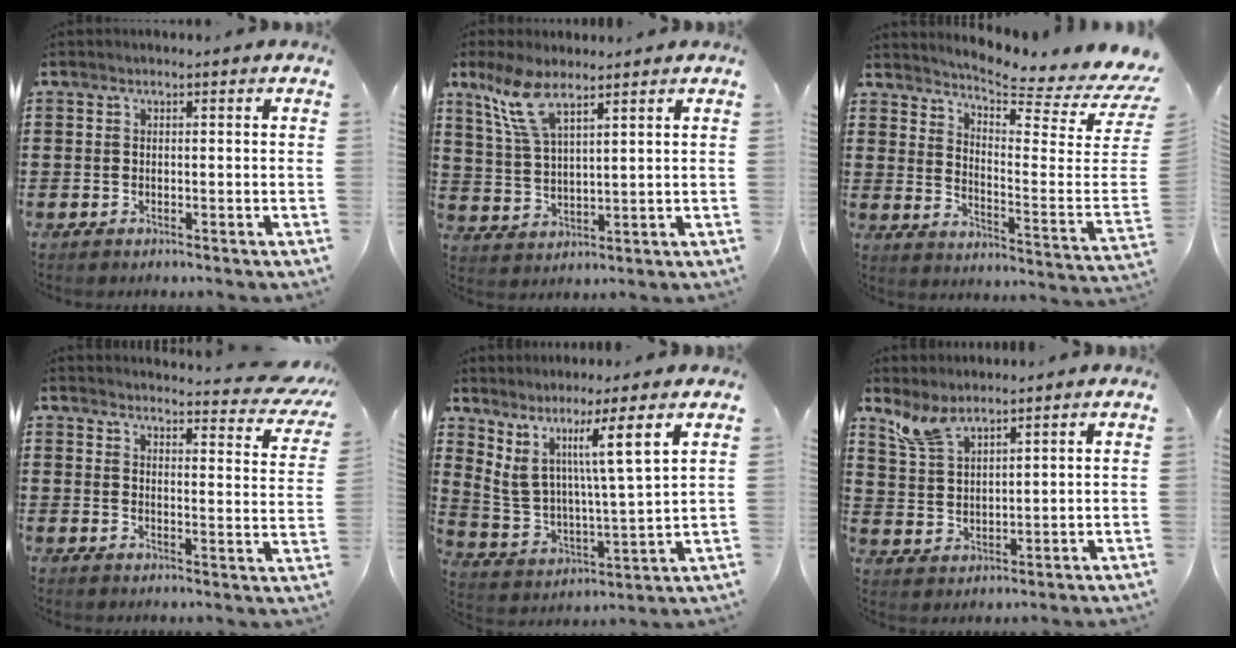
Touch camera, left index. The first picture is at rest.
{"total": 7.9, "force": [5.5, 2.0, 5.3], "torque": [-0.127, -0.004, 0.098]}
{"total": 5.2, "force": [4.8, -1.1, 1.9], "torque": [-0.059, -0.065, 0.076]}
{"total": 4.3, "force": [4.0, 0.2, 1.6], "torque": [-0.025, -0.037, 0.062]}
{"total": 6.8, "force": [5.0, -0.1, 4.6], "torque": [-0.115, -0.041, 0.080]}
{"total": 5.8, "force": [4.8, 1.6, 2.8], "torque": [-0.068, -0.014, 0.090]}